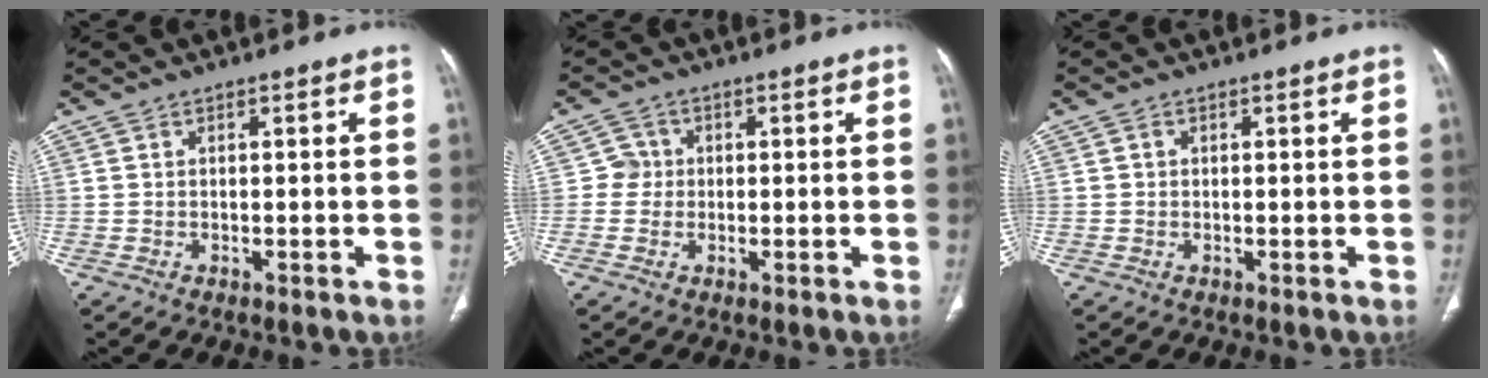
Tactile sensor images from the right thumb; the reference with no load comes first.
{"total": 2.6, "force": [0.0, 2.6, 0.2], "torque": [0.017, 0.009, -0.007]}
{"total": 0.6, "force": [0.1, 0.6, 0.2], "torque": [0.001, 0.002, 0.002]}